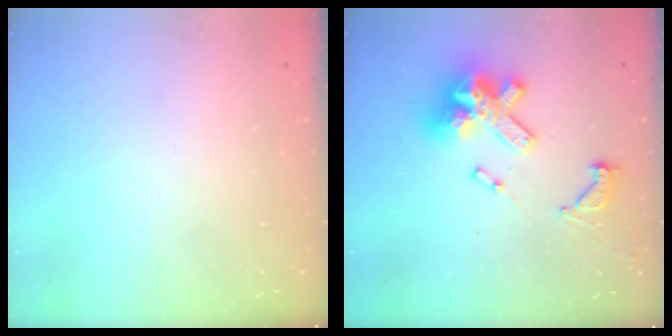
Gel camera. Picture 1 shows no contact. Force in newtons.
{"total": 17.2, "press": 17.1, "slide": 1.9}